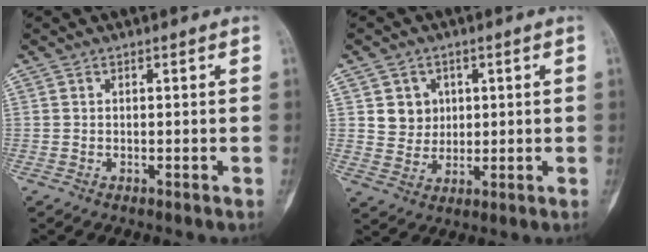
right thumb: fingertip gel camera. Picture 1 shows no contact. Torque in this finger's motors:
{"motor_torque": [0.01, 0.01, 0.13, -0.12, 0.00]}